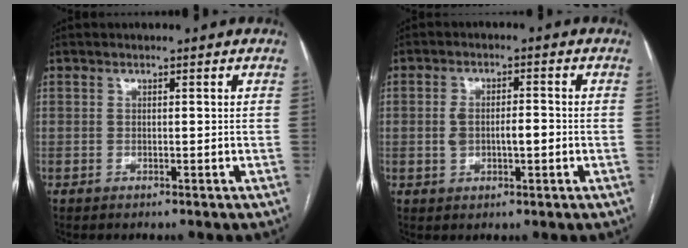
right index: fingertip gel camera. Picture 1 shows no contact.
{"total": 4.8, "force": [-0.6, 2.1, 4.3], "torque": [-0.084, 0.013, -0.005]}